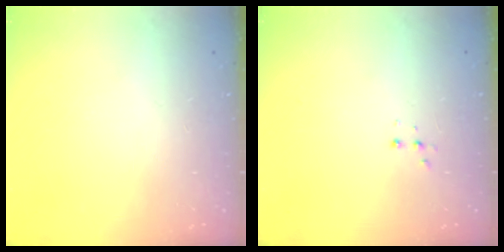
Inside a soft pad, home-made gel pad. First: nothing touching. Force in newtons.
{"total": 3.0, "press": 2.9, "slide": 0.7}